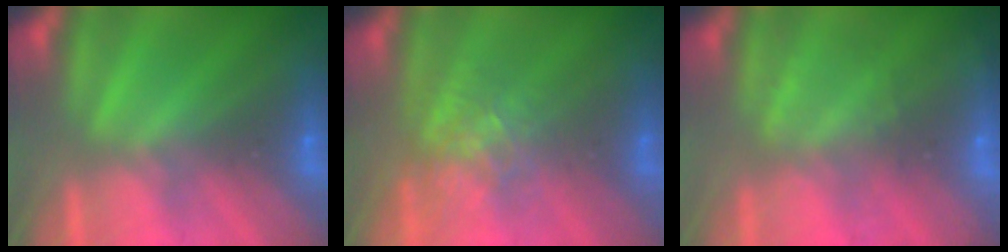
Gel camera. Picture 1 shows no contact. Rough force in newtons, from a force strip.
{"total": 2.7}
{"total": 2.2}